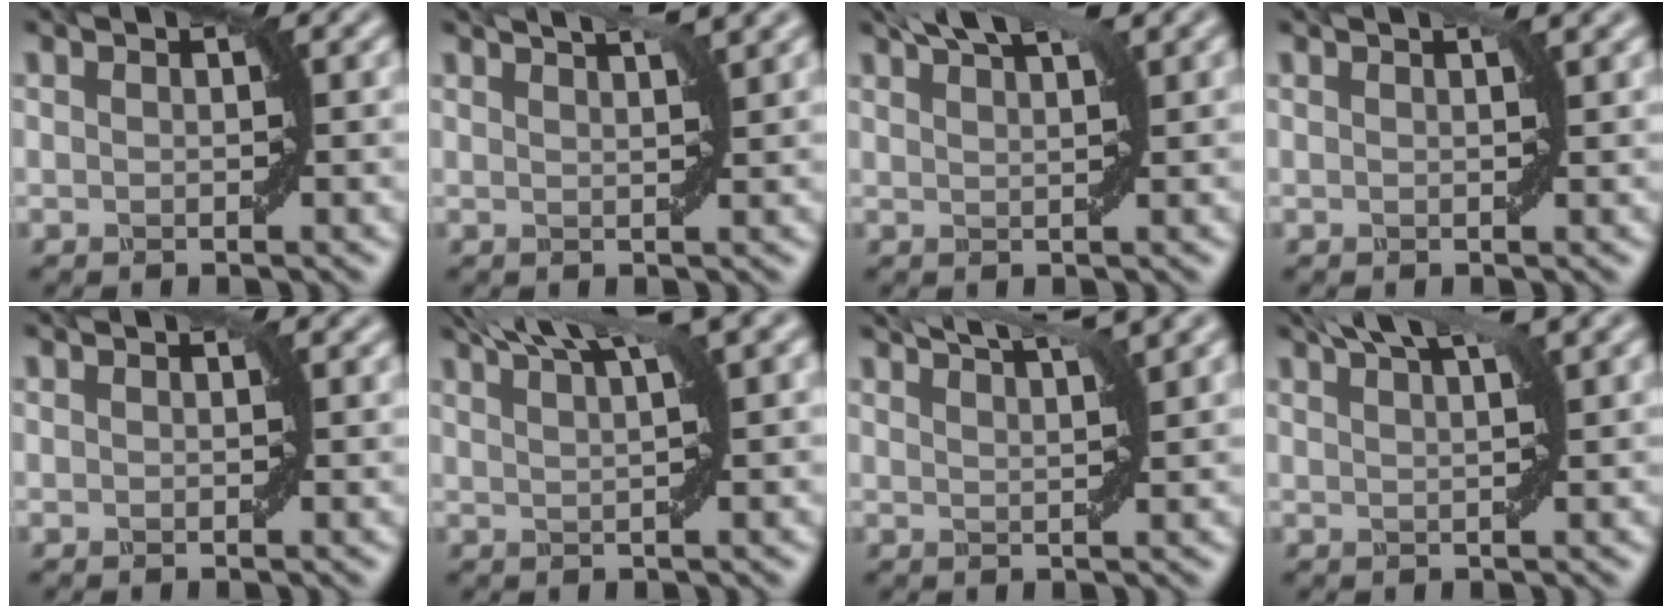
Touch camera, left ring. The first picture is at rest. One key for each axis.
{"total": 5.0, "fx": 3.4, "fy": 1.6, "fz": 3.4, "tx": -0.030, "ty": 0.029, "tz": 0.017}
{"total": 4.9, "fx": 3.3, "fy": 1.2, "fz": 3.5, "tx": -0.046, "ty": 0.024, "tz": 0.036}
{"total": 1.4, "fx": 0.9, "fy": 0.4, "fz": 1.1, "tx": -0.016, "ty": 0.004, "tz": 0.007}
{"total": 0.0}
{"total": 6.8, "fx": 4.6, "fy": 1.3, "fz": 4.8, "tx": -0.058, "ty": 0.030, "tz": 0.049}
{"total": 6.3, "fx": 4.7, "fy": 1.6, "fz": 4.0, "tx": -0.042, "ty": 0.033, "tz": 0.033}
{"total": 5.2, "fx": 3.4, "fy": 1.2, "fz": 3.8, "tx": -0.046, "ty": 0.025, "tz": 0.034}